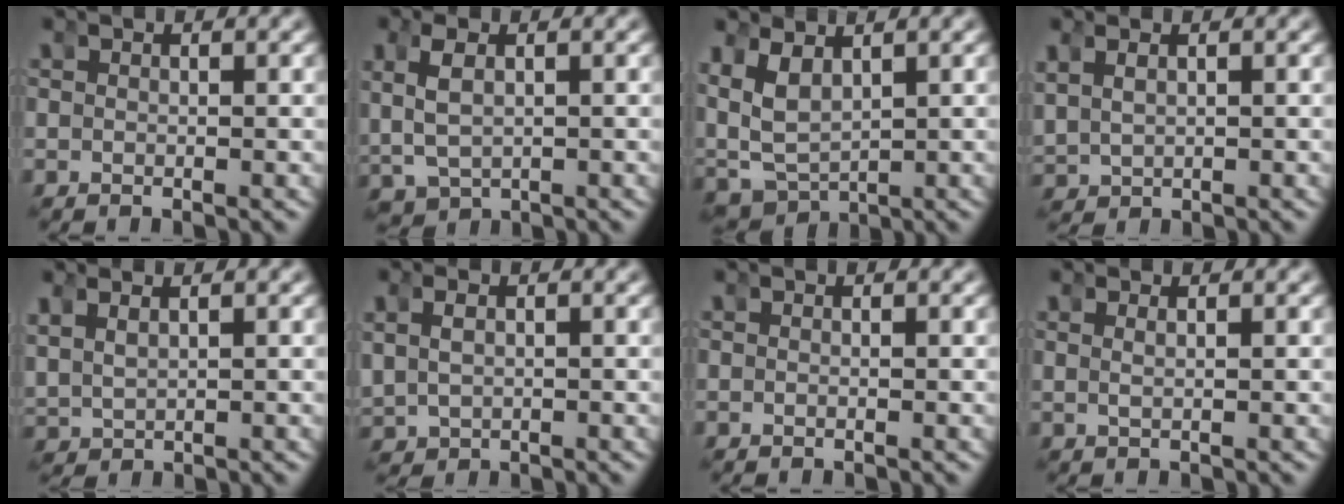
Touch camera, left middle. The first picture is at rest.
{"total": 5.0, "force": [-0.3, 4.3, 2.6], "torque": [-0.084, -0.021, 0.007]}
{"total": 8.0, "force": [0.0, 6.7, 4.3], "torque": [-0.123, -0.026, 0.006]}
{"total": 2.4, "force": [0.2, 2.1, 1.1], "torque": [-0.046, -0.005, 0.017]}
{"total": 2.8, "force": [0.5, 2.4, 1.3], "torque": [-0.054, -0.008, 0.022]}
{"total": 2.7, "force": [-0.2, 2.4, 1.2], "torque": [-0.046, -0.008, 0.008]}
{"total": 0.0}
{"total": 0.6, "force": [0.2, -0.1, 0.5], "torque": [-0.016, -0.004, 0.010]}